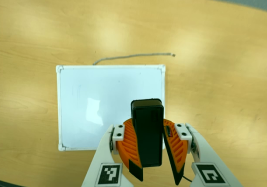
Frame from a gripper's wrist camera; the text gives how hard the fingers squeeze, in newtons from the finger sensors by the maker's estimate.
{"total": 13.4, "left": 12.6, "right": 14.2}